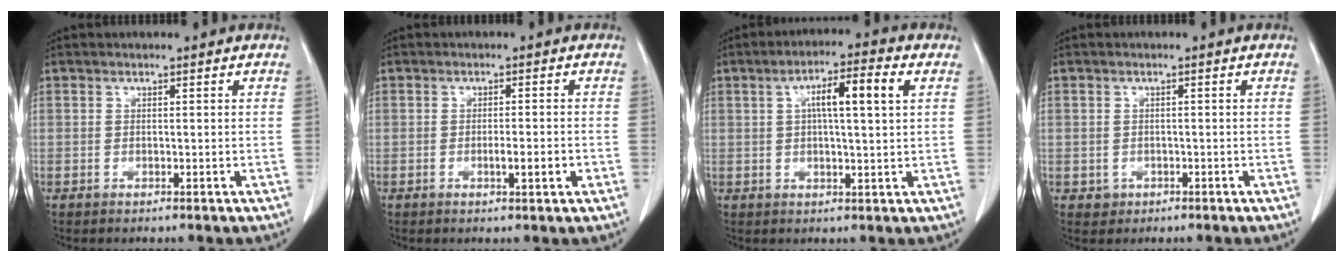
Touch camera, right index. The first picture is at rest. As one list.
[{"total": 2.9, "force": [-0.9, 0.2, 2.7], "torque": [-0.045, -0.002, -0.012]}, {"total": 7.7, "force": [2.1, 0.6, 7.4], "torque": [-0.128, 0.014, 0.033]}, {"total": 1.9, "force": [-0.5, 1.8, 0.1], "torque": [0.007, 0.008, -0.003]}]